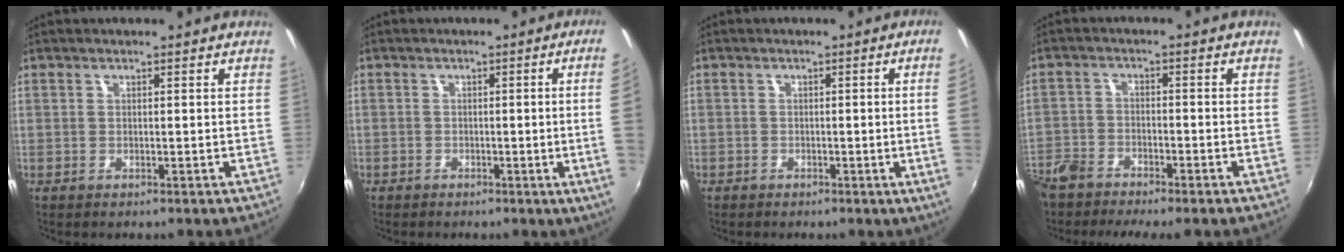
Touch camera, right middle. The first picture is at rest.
{"total": 6.4, "force": [-0.4, -1.2, 6.3], "torque": [-0.077, -0.009, -0.001]}
{"total": 4.0, "force": [-0.2, -1.5, 3.7], "torque": [-0.061, -0.009, 0.003]}
{"total": 7.4, "force": [-6.5, 2.6, 2.5], "torque": [-0.073, -0.016, -0.124]}